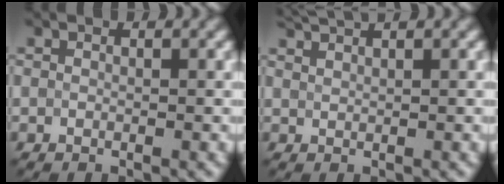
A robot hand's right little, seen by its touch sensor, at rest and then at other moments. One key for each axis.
{"total": 2.2, "fx": 2.0, "fy": 0.2, "fz": 0.8, "tx": -0.012, "ty": 0.007, "tz": 0.039}